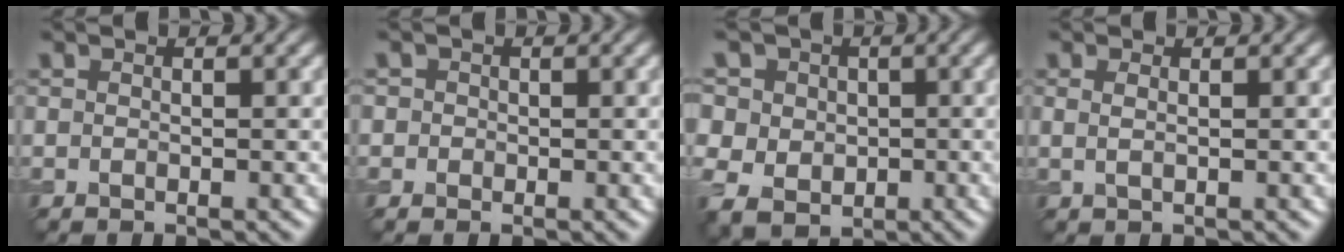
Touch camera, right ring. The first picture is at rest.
{"total": 1.0, "force": [0.1, 0.9, 0.1], "torque": [0.010, 0.000, -0.008]}
{"total": 10.0, "force": [2.7, 8.7, 4.2], "torque": [-0.108, 0.026, 0.027]}
{"total": 1.0, "force": [0.3, 0.4, 0.9], "torque": [-0.016, -0.001, 0.002]}